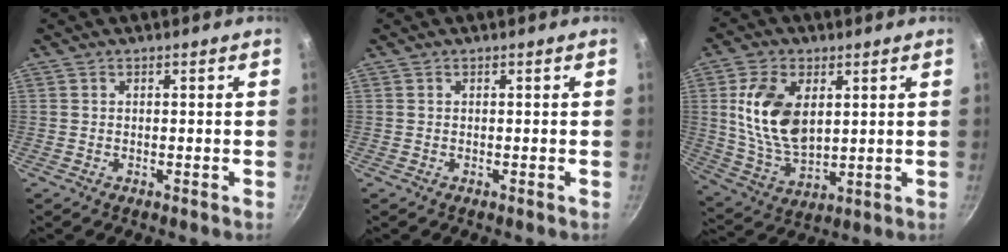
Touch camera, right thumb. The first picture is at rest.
{"total": 0.0}
{"total": 14.0, "force": [3.2, 8.4, 10.8], "torque": [-0.188, -0.021, 0.072]}